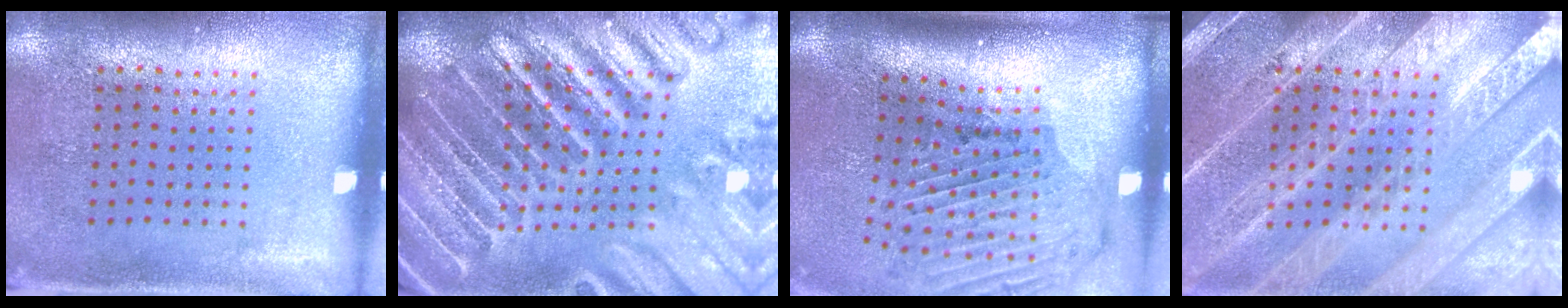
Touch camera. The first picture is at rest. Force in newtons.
{"total": 4.4, "press": 4.1, "slide": 1.5}
{"total": 2.0, "press": 1.7, "slide": 1.1}
{"total": 5.1, "press": 5.0, "slide": 0.6}